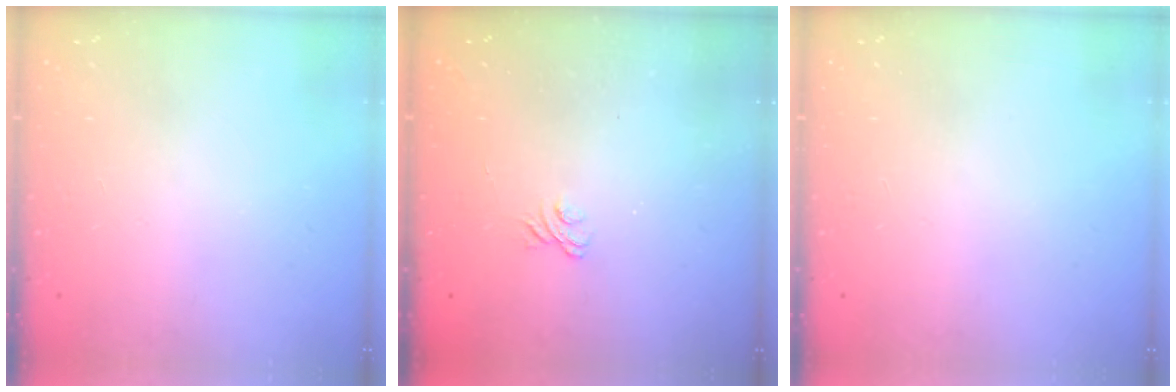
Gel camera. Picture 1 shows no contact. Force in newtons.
{"total": 1.9, "press": 1.5, "slide": 1.1}
{"total": 0.0}